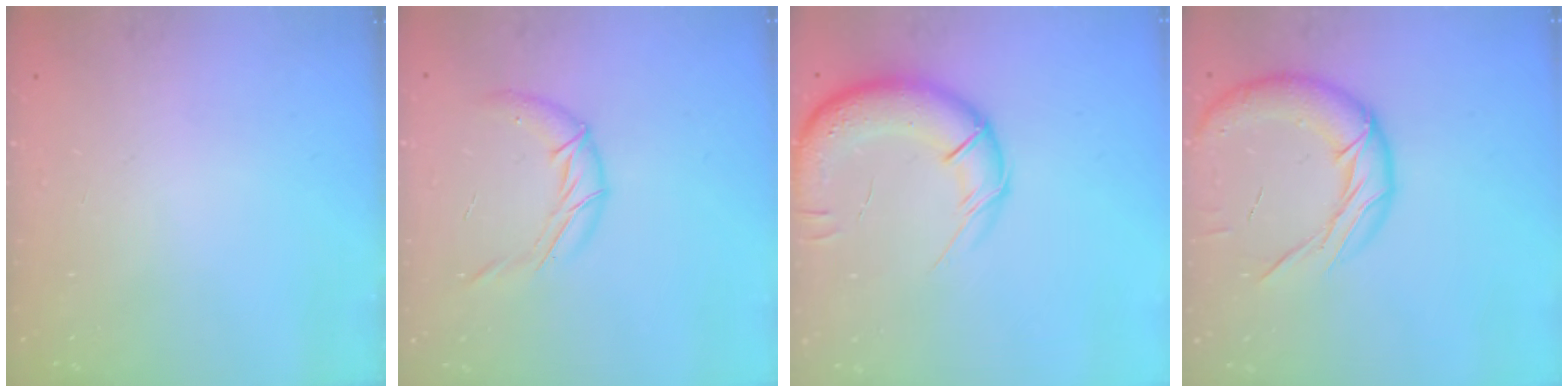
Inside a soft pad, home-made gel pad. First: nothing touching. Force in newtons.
{"total": 9.5, "press": 9.4, "slide": 1.1}
{"total": 15.8, "press": 15.3, "slide": 4.0}
{"total": 15.9, "press": 15.7, "slide": 1.9}